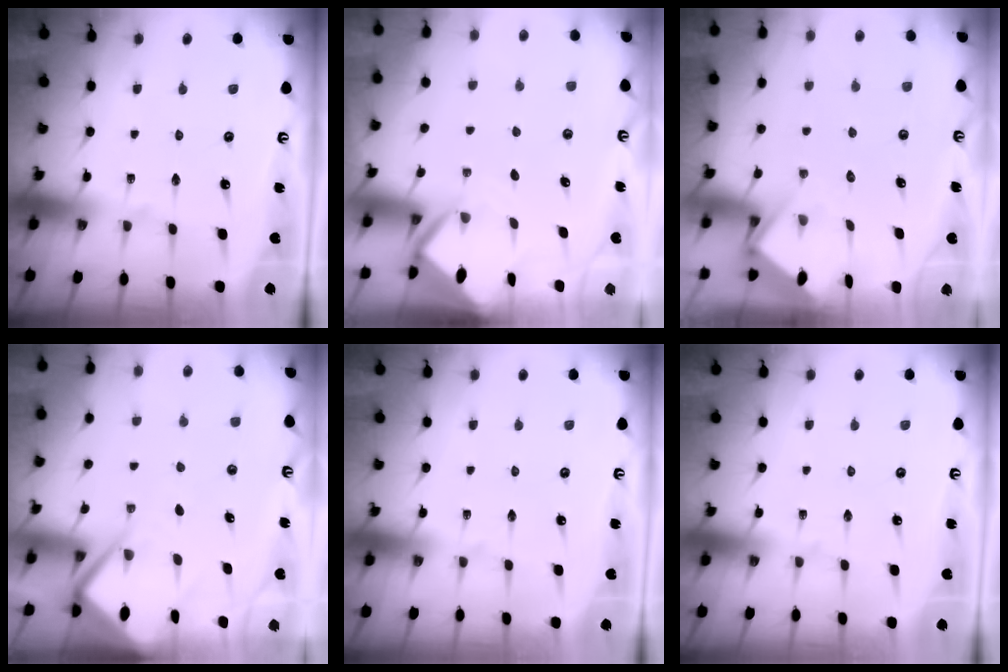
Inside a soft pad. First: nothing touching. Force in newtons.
{"total": 3.9, "press": 3.9, "slide": 0.3}
{"total": 3.9, "press": 3.9, "slide": 0.4}
{"total": 6.6, "press": 6.6, "slide": 0.6}
{"total": 0.0}
{"total": 0.0}